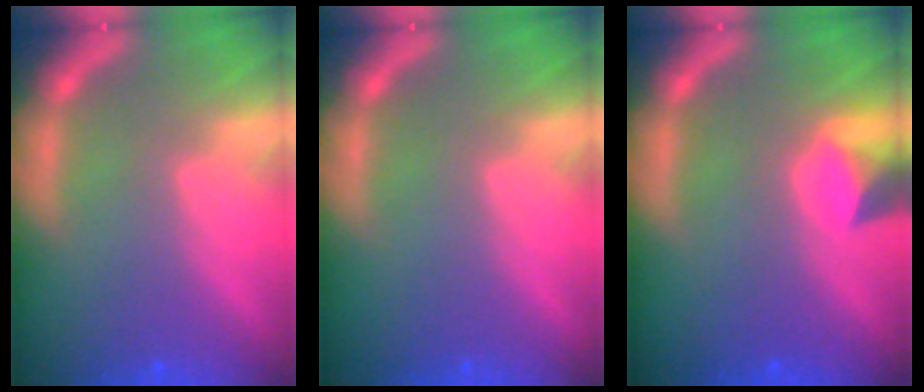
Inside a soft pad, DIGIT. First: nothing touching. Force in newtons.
{"total": 0.0}
{"total": 2.4}